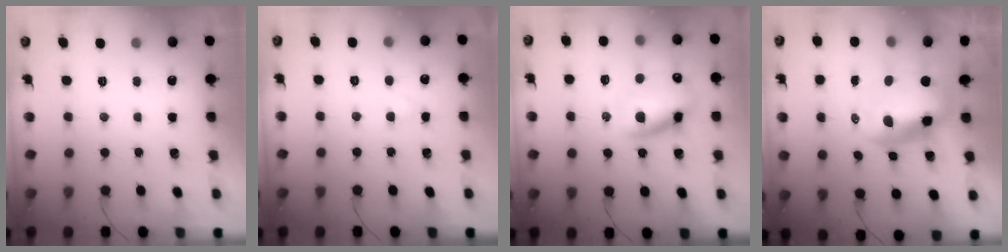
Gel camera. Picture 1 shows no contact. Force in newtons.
{"total": 1.6, "press": 1.4, "slide": 0.7}
{"total": 13.5, "press": 13.2, "slide": 2.9}
{"total": 10.3, "press": 9.9, "slide": 2.6}